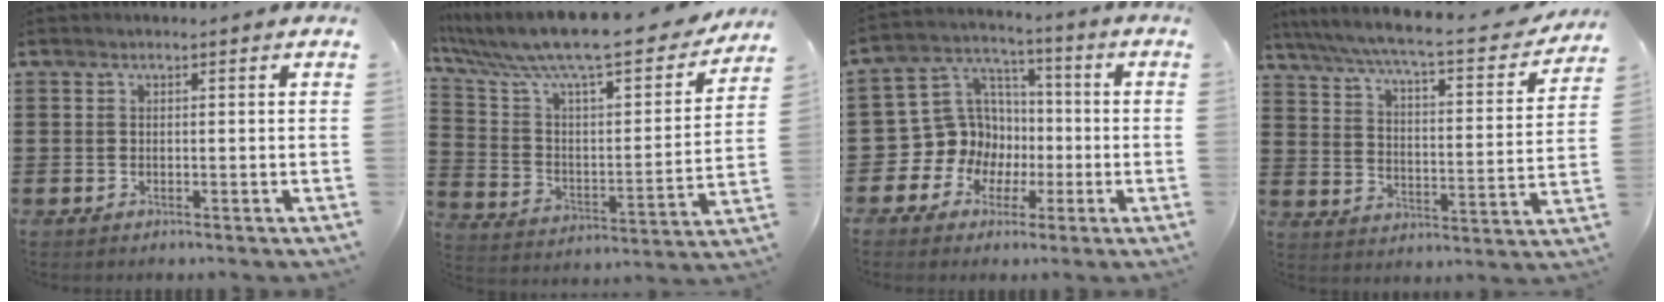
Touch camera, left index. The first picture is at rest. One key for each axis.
{"total": 11.7, "fx": 9.8, "fy": 1.3, "fz": 6.2, "tx": -0.161, "ty": -0.070, "tz": 0.164}
{"total": 10.4, "fx": -1.2, "fy": 10.1, "fz": 2.0, "tx": -0.089, "ty": -0.006, "tz": -0.016}
{"total": 6.2, "fx": 5.5, "fy": 0.1, "fz": 3.0, "tx": -0.084, "ty": -0.043, "tz": 0.086}